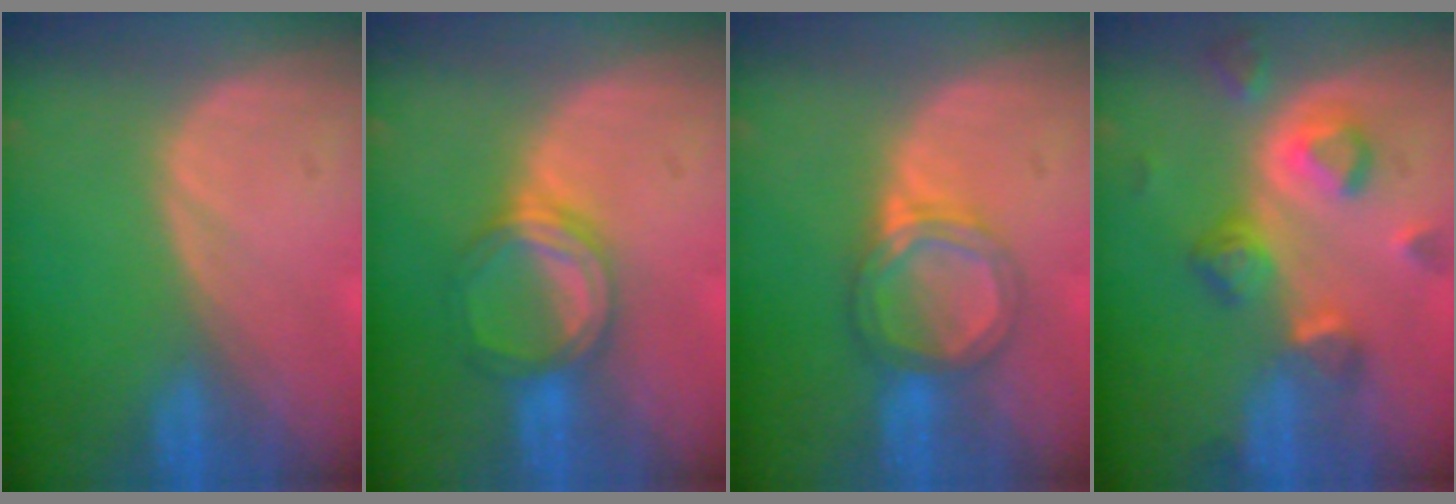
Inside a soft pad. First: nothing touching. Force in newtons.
{"total": 5.1, "press": 5.1, "slide": 0.3}
{"total": 5.3, "press": 5.0, "slide": 1.8}
{"total": 7.3, "press": 6.9, "slide": 2.5}